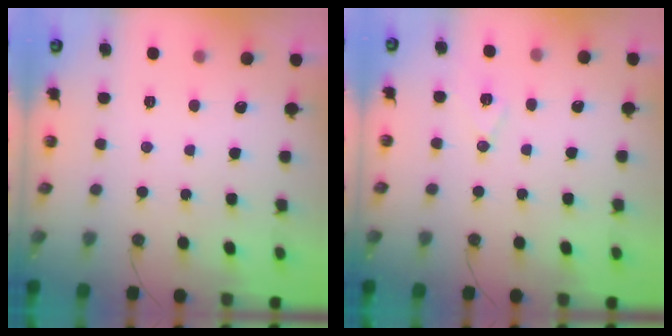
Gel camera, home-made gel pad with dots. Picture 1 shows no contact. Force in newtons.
{"total": 7.5, "press": 6.6, "slide": 3.6}